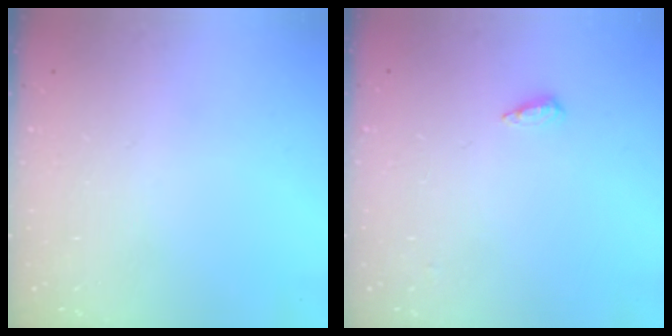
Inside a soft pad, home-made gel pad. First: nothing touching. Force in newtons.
{"total": 3.9, "press": 3.8, "slide": 0.6}